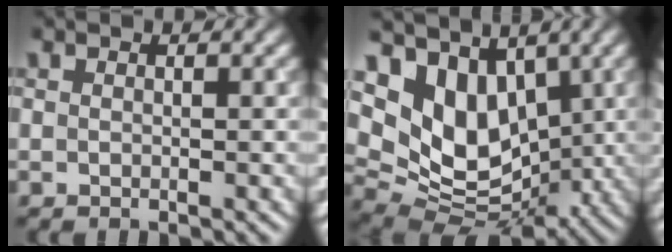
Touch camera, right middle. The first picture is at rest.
{"total": 9.9, "force": [3.1, 7.0, 6.3], "torque": [-0.113, -0.007, 0.053]}